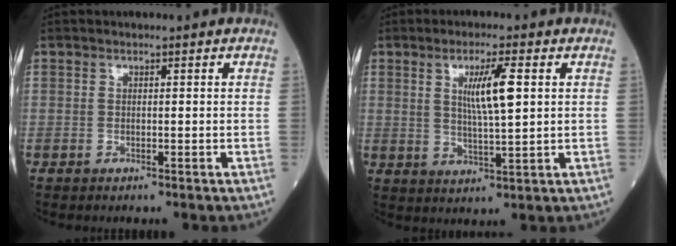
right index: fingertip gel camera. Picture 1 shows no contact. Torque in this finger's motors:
{"motor_torque": [0.21, 0.09, 0.16, 0.05]}